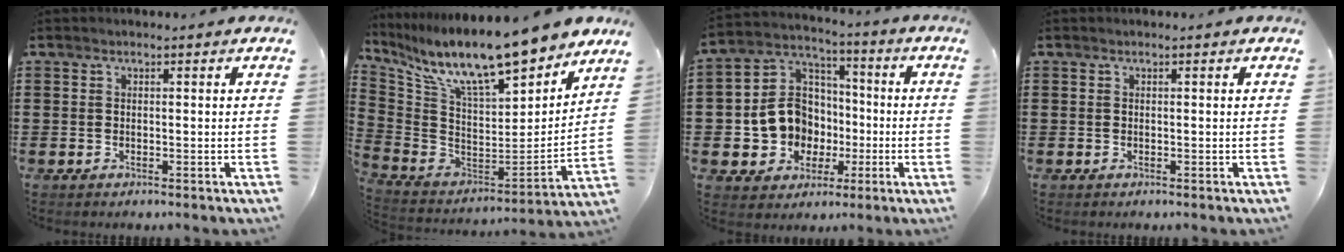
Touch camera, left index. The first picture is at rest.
{"total": 14.1, "force": [11.5, 2.4, 7.8], "torque": [-0.173, -0.086, 0.197]}
{"total": 10.4, "force": [-1.7, 9.7, 3.4], "torque": [-0.122, 0.009, -0.029]}
{"total": 0.0}